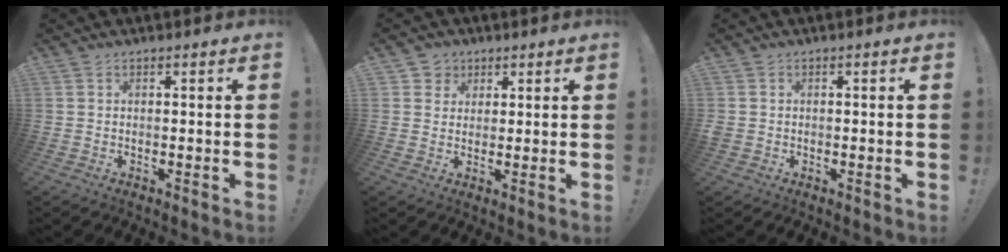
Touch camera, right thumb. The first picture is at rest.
{"total": 4.1, "force": [1.8, 3.7, 0.5], "torque": [-0.007, -0.010, 0.032]}
{"total": 1.2, "force": [-0.1, 1.2, 0.4], "torque": [-0.014, 0.005, 0.001]}